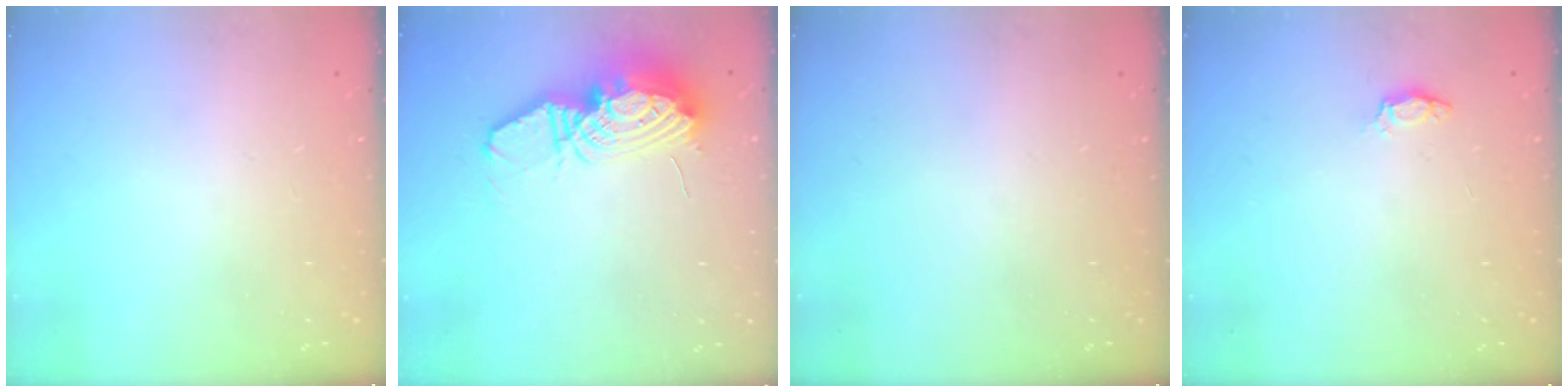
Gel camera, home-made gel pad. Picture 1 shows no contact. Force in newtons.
{"total": 15.2, "press": 15.1, "slide": 1.5}
{"total": 0.0}
{"total": 3.5, "press": 3.5, "slide": 0.4}